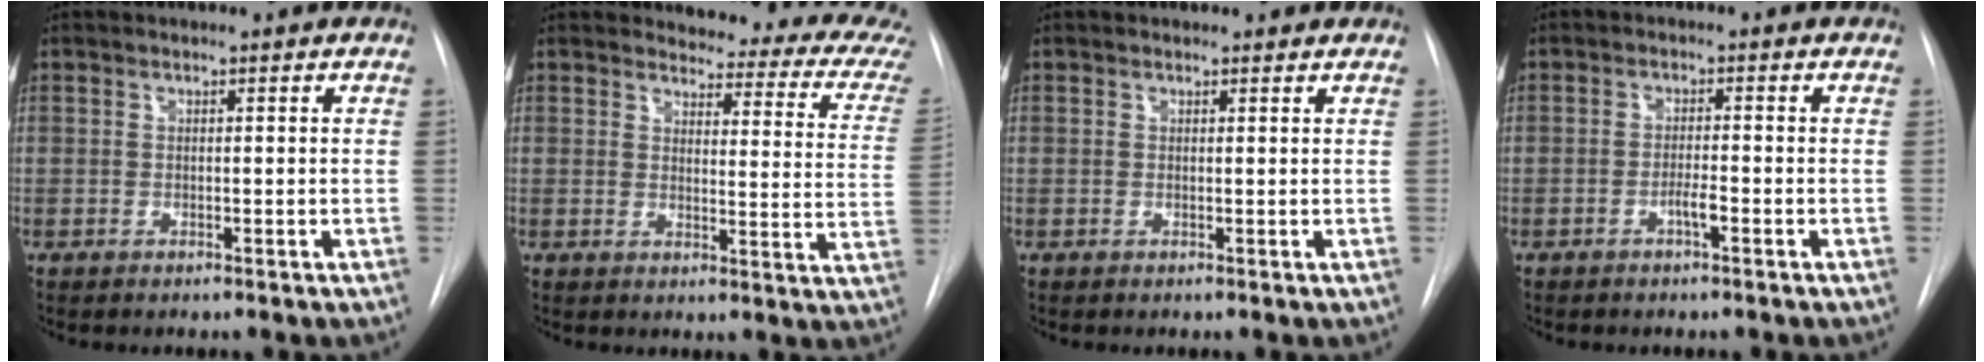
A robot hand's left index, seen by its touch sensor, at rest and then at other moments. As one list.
[{"total": 14.3, "force": [13.8, 1.5, 3.4], "torque": [-0.017, -0.093, 0.124]}, {"total": 2.0, "force": [1.8, 0.8, 0.4], "torque": [-0.008, 0.010, 0.015]}, {"total": 2.0, "force": [-1.1, 0.1, 1.6], "torque": [-0.029, 0.000, -0.021]}]